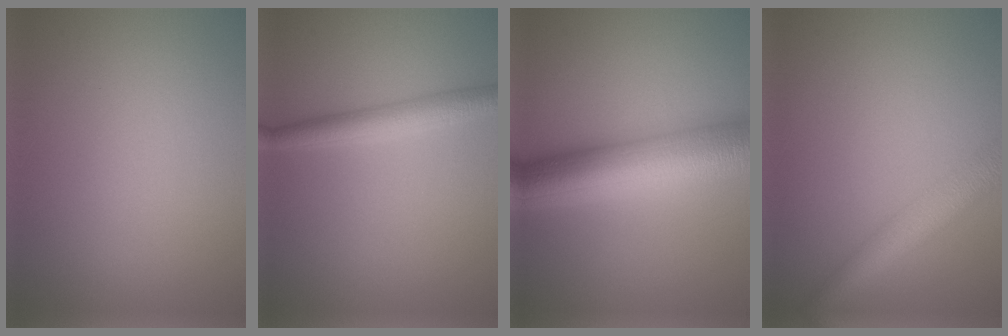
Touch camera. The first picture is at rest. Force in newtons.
{"total": 3.0, "press": 3.0, "slide": 0.1}
{"total": 10.0, "press": 10.0, "slide": 0.1}
{"total": 5.0, "press": 5.0, "slide": 0.2}